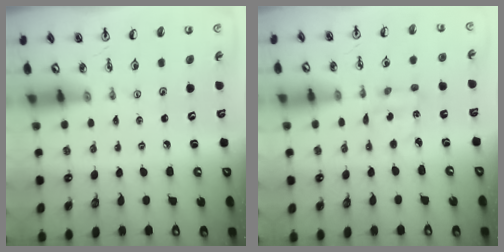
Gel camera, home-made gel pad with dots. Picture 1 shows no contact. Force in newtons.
{"total": 2.7, "press": 2.7, "slide": 0.2}